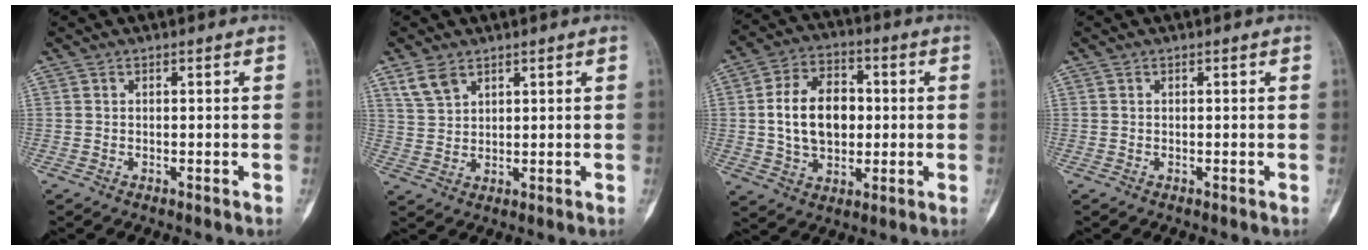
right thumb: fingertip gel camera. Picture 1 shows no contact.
{"total": 4.6, "force": [3.1, 2.6, 2.2], "torque": [-0.036, -0.010, 0.070]}
{"total": 13.4, "force": [0.7, 9.3, 9.7], "torque": [-0.143, 0.012, 0.012]}
{"total": 0.0}